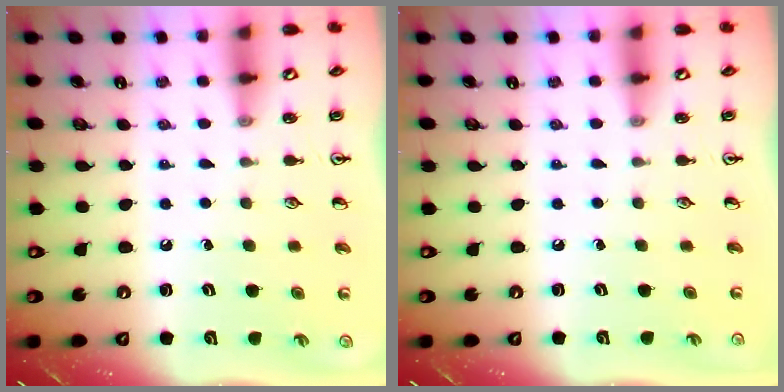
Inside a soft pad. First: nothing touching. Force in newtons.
{"total": 0.0}